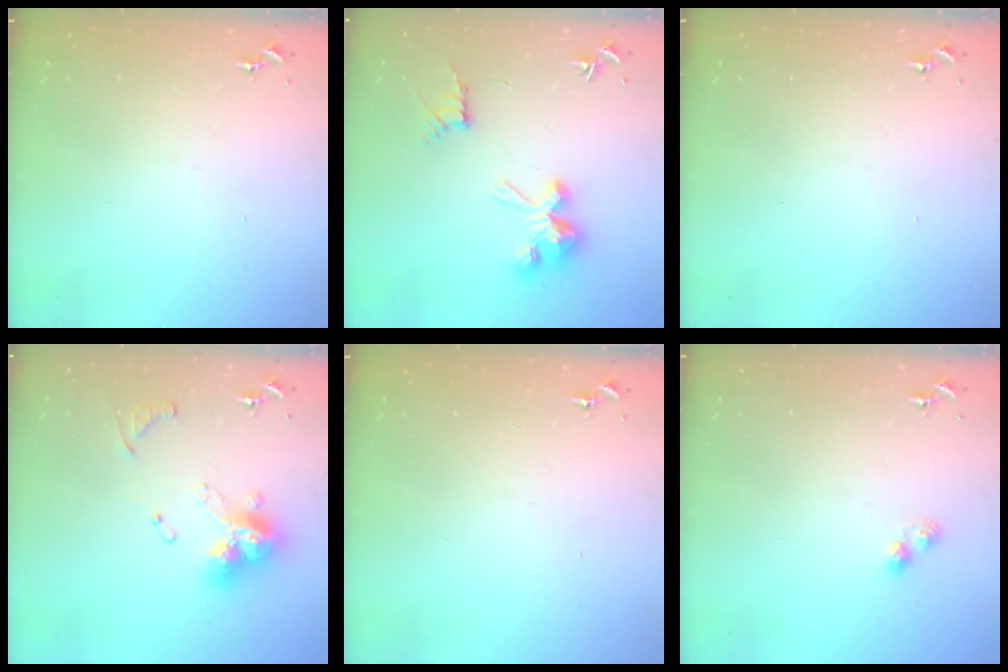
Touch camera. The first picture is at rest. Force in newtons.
{"total": 10.4, "press": 10.4, "slide": 0.6}
{"total": 0.0}
{"total": 14.6, "press": 14.5, "slide": 1.6}
{"total": 0.0}
{"total": 3.4, "press": 3.3, "slide": 0.6}